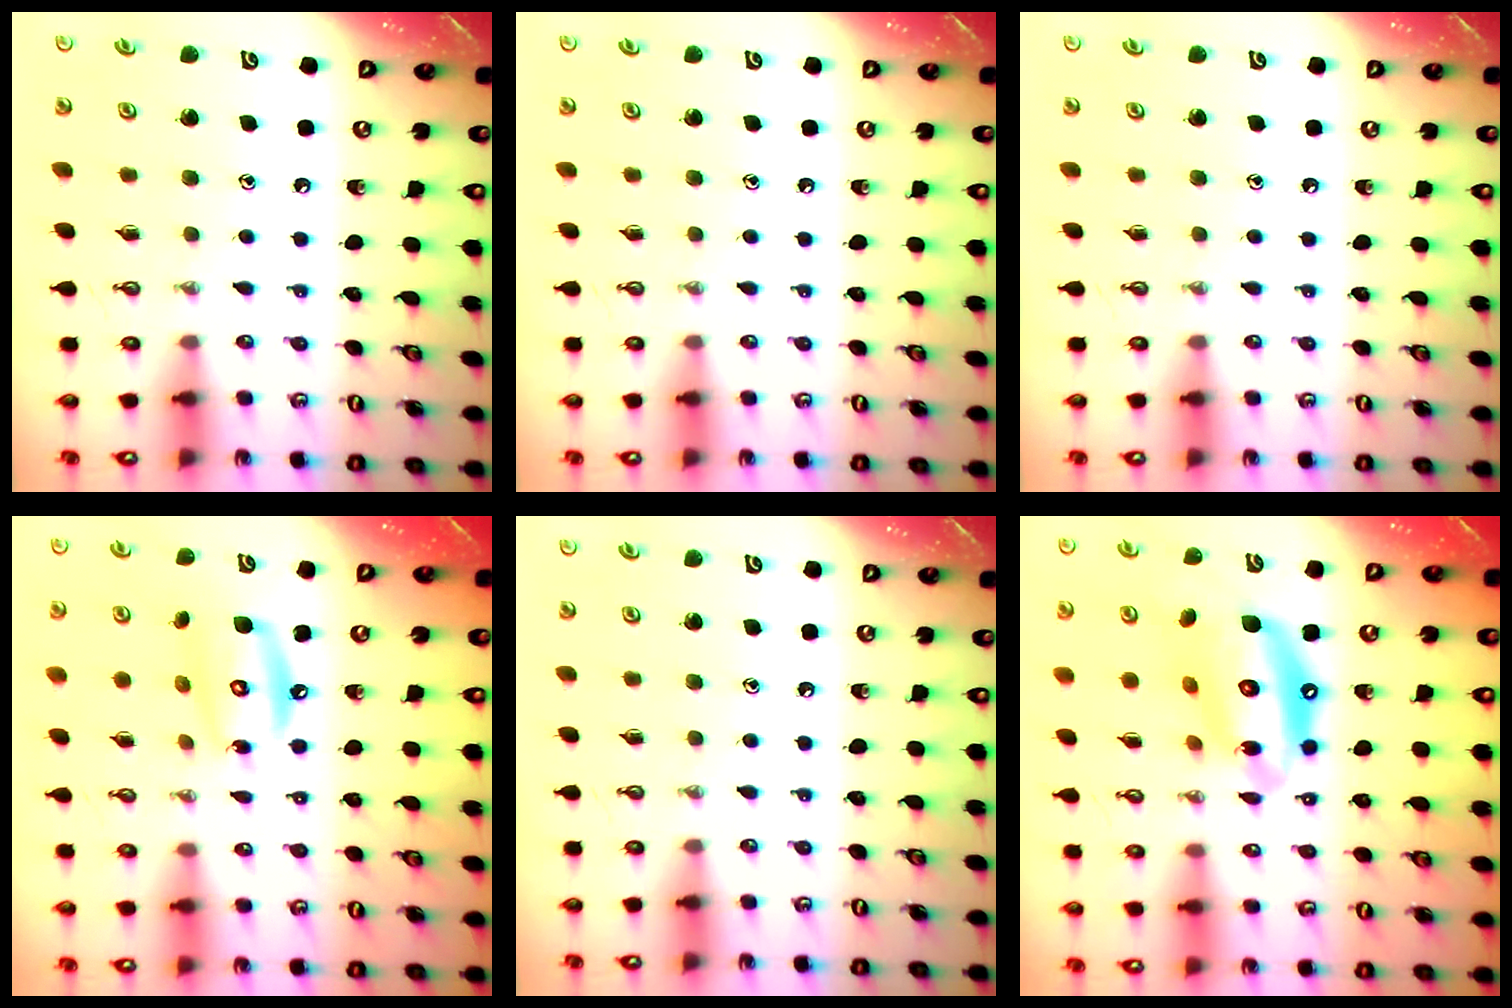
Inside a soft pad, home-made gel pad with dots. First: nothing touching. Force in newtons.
{"total": 0.0}
{"total": 0.0}
{"total": 12.9, "press": 12.8, "slide": 1.5}
{"total": 0.0}
{"total": 16.8, "press": 16.7, "slide": 1.4}